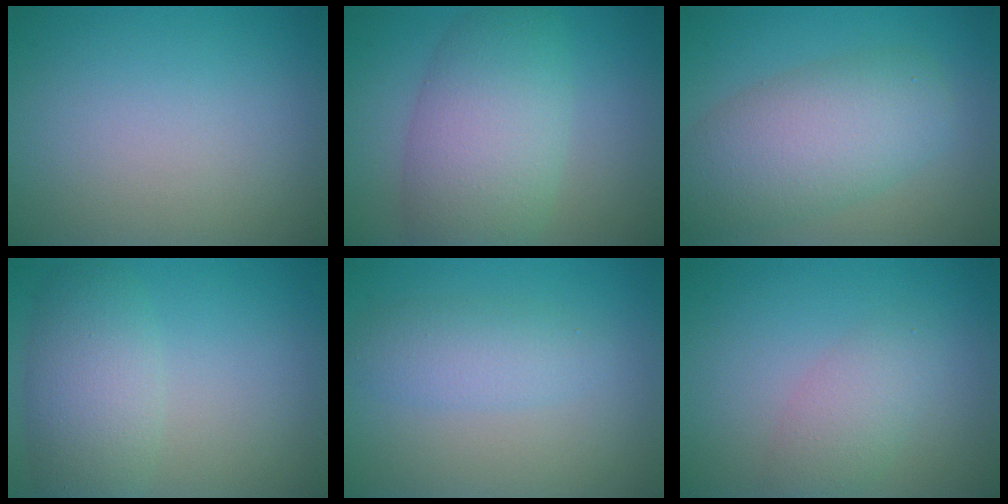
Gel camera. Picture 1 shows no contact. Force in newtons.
{"total": 7.6, "press": 7.6, "slide": 0.2}
{"total": 7.1, "press": 7.1, "slide": 0.2}
{"total": 4.6, "press": 4.6, "slide": 0.2}
{"total": 2.8, "press": 2.8, "slide": 0.1}
{"total": 2.7, "press": 2.7, "slide": 0.1}